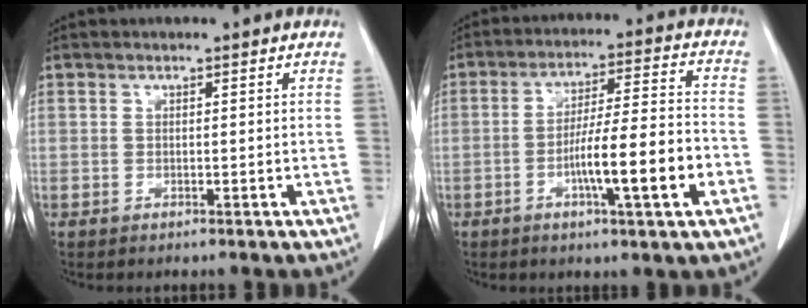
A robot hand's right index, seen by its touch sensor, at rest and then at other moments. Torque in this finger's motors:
{"motor_torque": [1.48, -0.66, 0.85, 0.18]}